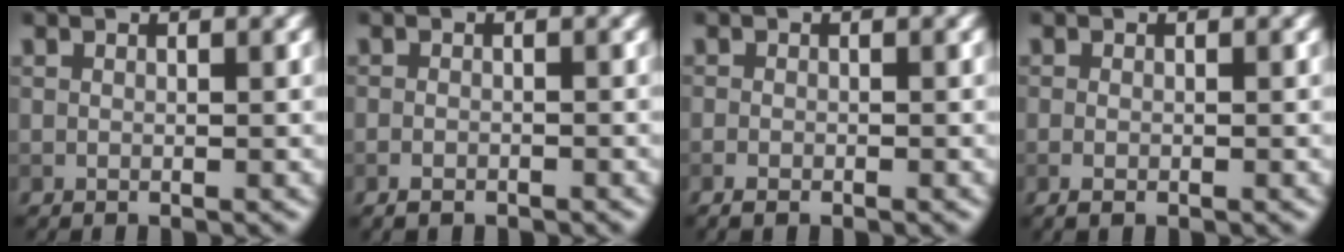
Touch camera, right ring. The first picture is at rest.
{"total": 1.3, "force": [-1.0, 0.6, 0.6], "torque": [-0.012, 0.002, -0.019]}
{"total": 1.1, "force": [-0.8, 0.5, 0.7], "torque": [-0.013, 0.000, -0.015]}
{"total": 1.4, "force": [-0.5, 0.7, 1.1], "torque": [-0.020, -0.004, 0.001]}